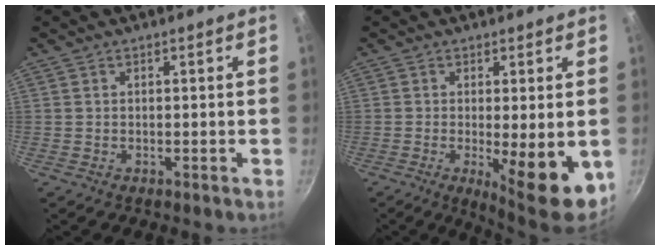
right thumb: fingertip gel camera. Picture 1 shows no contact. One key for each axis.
{"total": 11.5, "fx": -2.5, "fy": 2.8, "fz": 10.8, "tx": -0.135, "ty": -0.010, "tz": -0.023}